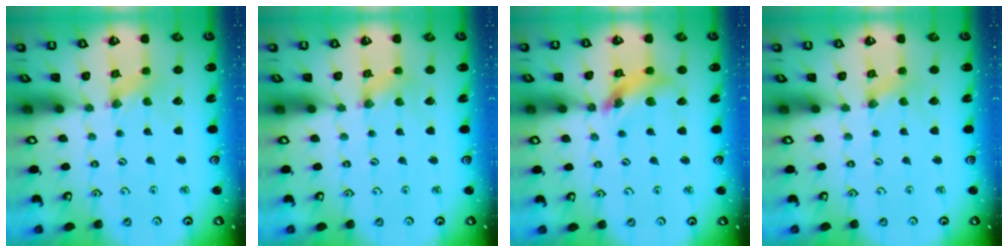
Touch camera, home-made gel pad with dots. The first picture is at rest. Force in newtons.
{"total": 1.4, "press": 1.4, "slide": 0.2}
{"total": 11.9, "press": 11.8, "slide": 1.5}
{"total": 0.0}